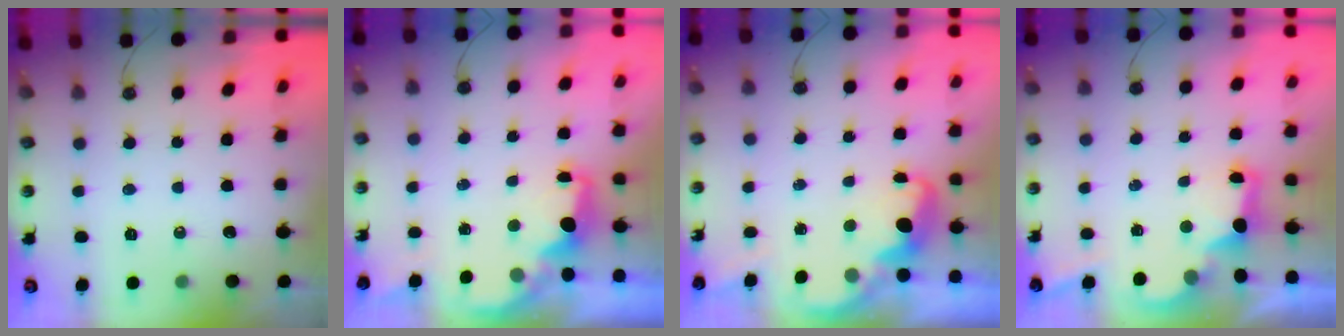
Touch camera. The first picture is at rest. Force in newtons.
{"total": 2.4, "press": 2.2, "slide": 0.8}
{"total": 2.5, "press": 2.5, "slide": 0.4}
{"total": 2.9, "press": 2.8, "slide": 0.9}